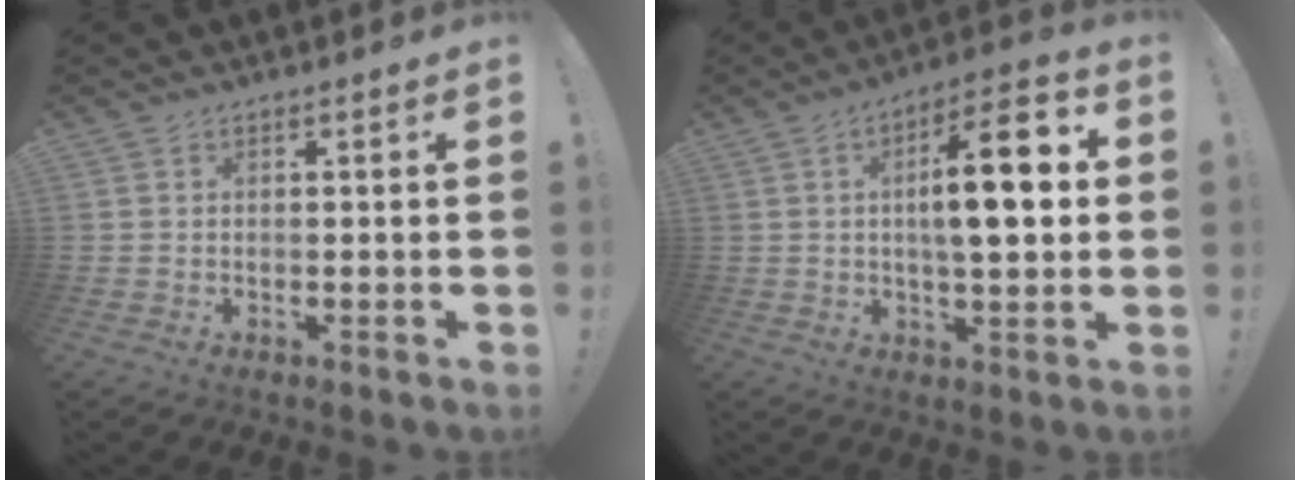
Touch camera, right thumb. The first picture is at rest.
{"total": 14.6, "force": [1.5, 4.6, 13.8], "torque": [-0.220, 0.003, 0.014]}